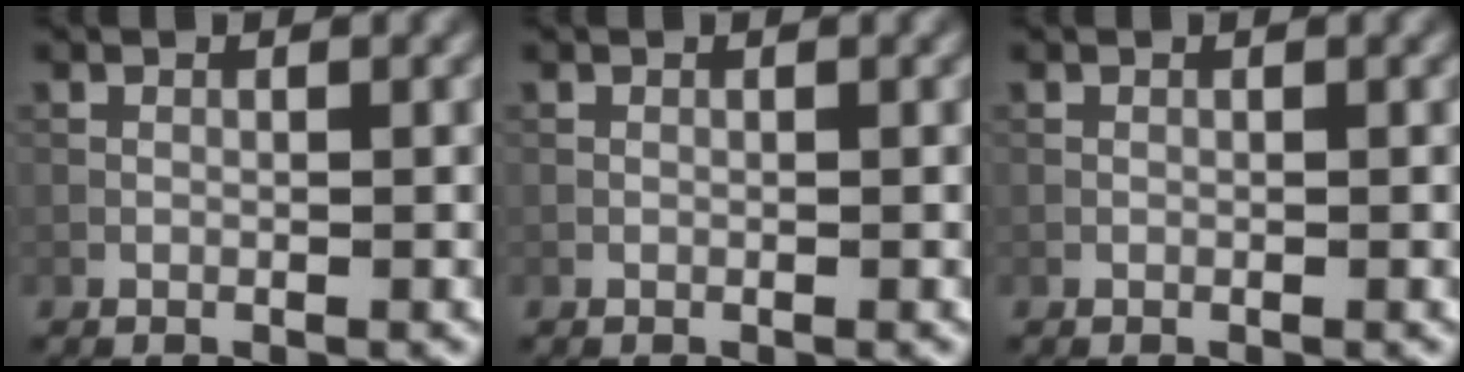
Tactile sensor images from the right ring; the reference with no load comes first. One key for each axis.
{"total": 0.0}
{"total": 0.0}